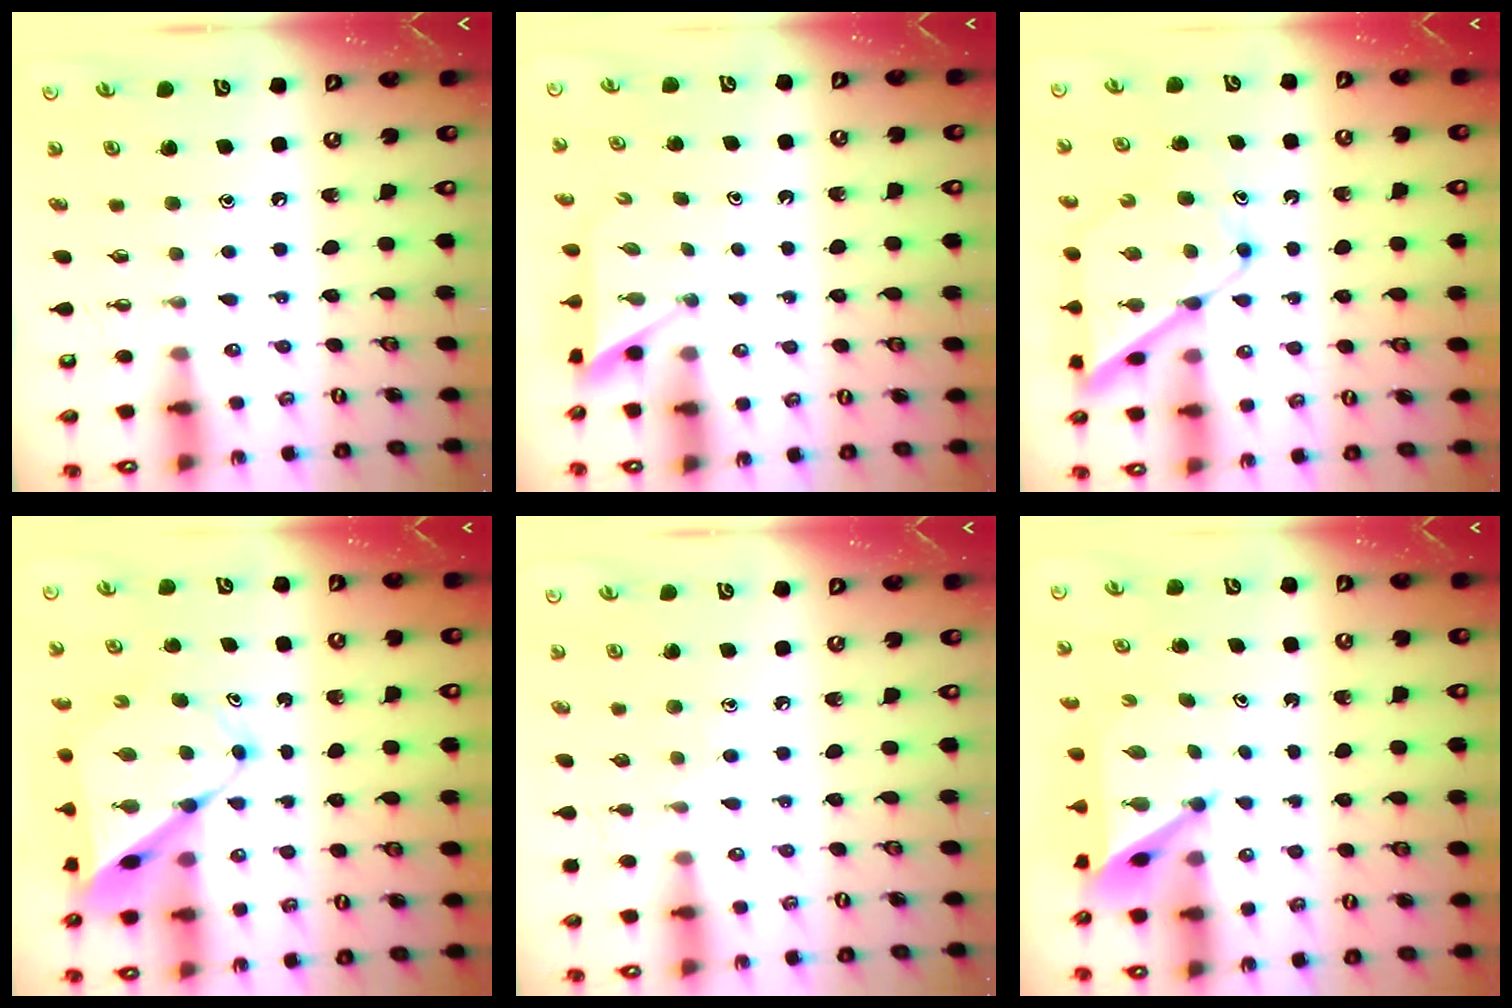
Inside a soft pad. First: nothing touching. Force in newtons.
{"total": 2.9, "press": 2.9, "slide": 0.2}
{"total": 11.0, "press": 10.9, "slide": 0.9}
{"total": 10.8, "press": 10.7, "slide": 1.2}
{"total": 4.6, "press": 4.6, "slide": 0.5}
{"total": 4.9, "press": 4.8, "slide": 0.5}